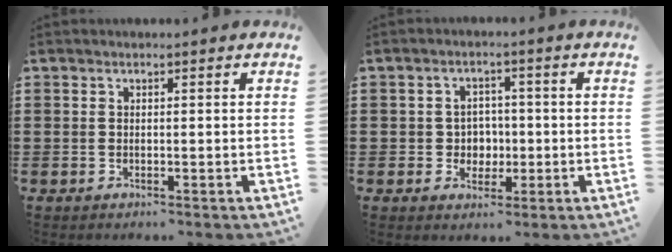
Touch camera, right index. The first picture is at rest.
{"total": 3.4, "force": [-0.3, 3.3, 0.8], "torque": [-0.021, 0.006, -0.011]}